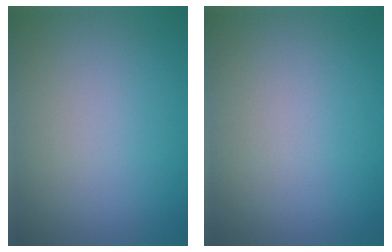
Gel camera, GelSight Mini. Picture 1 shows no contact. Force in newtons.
{"total": 0.0}